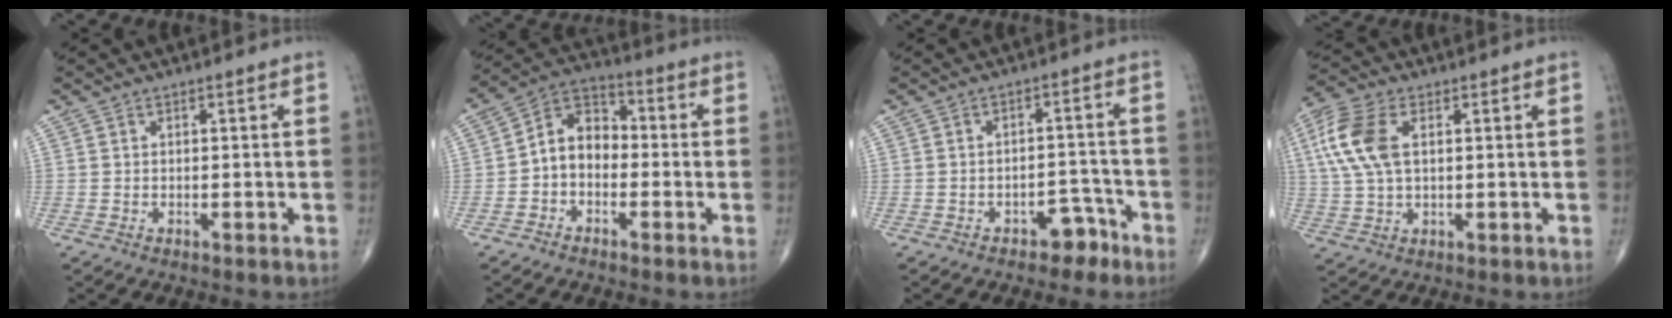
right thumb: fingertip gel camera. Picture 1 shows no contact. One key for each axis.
{"total": 8.1, "fx": -1.6, "fy": 6.1, "fz": 5.2, "tx": -0.061, "ty": 0.036, "tz": -0.048}
{"total": 4.6, "fx": -3.2, "fy": 2.7, "fz": 1.9, "tx": -0.008, "ty": 0.040, "tz": -0.042}
{"total": 11.0, "fx": 2.7, "fy": 6.0, "fz": 8.8, "tx": -0.210, "ty": 0.011, "tz": 0.052}